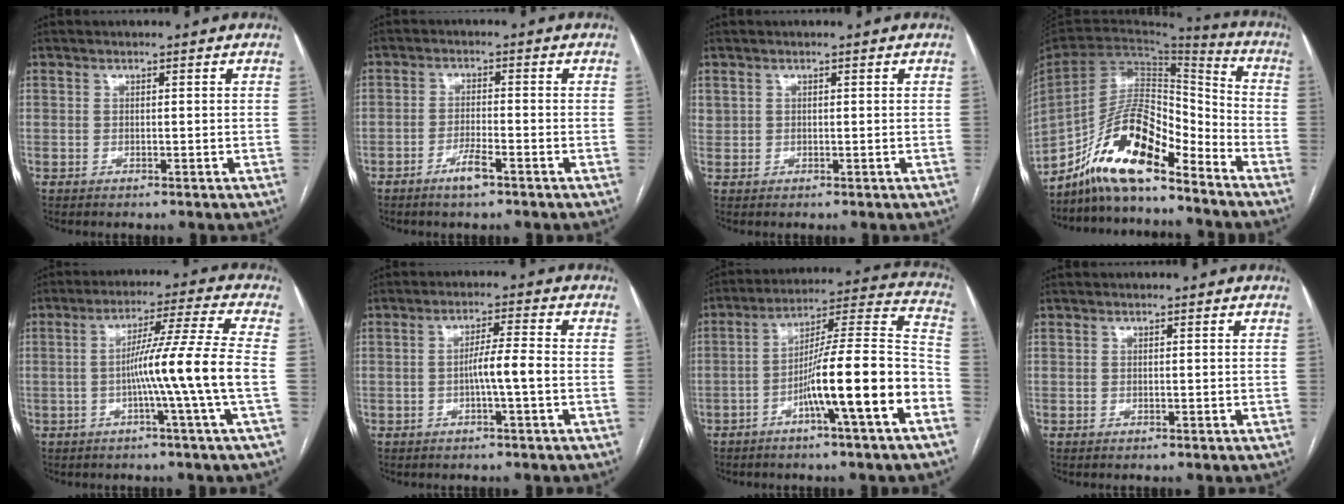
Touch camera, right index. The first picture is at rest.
{"total": 3.6, "force": [-2.4, 0.5, 2.7], "torque": [-0.053, -0.002, -0.042]}
{"total": 1.0, "force": [0.6, 0.8, 0.1], "torque": [0.007, 0.005, 0.010]}
{"total": 14.3, "force": [-10.7, 3.7, 8.8], "torque": [-0.167, 0.028, -0.193]}
{"total": 10.7, "force": [-2.2, -2.7, 10.1], "torque": [-0.168, 0.001, -0.040]}
{"total": 4.4, "force": [-1.1, -0.3, 4.3], "torque": [-0.072, 0.007, -0.019]}
{"total": 16.3, "force": [-6.6, 0.0, 14.9], "torque": [-0.232, 0.012, -0.109]}
{"total": 0.0}